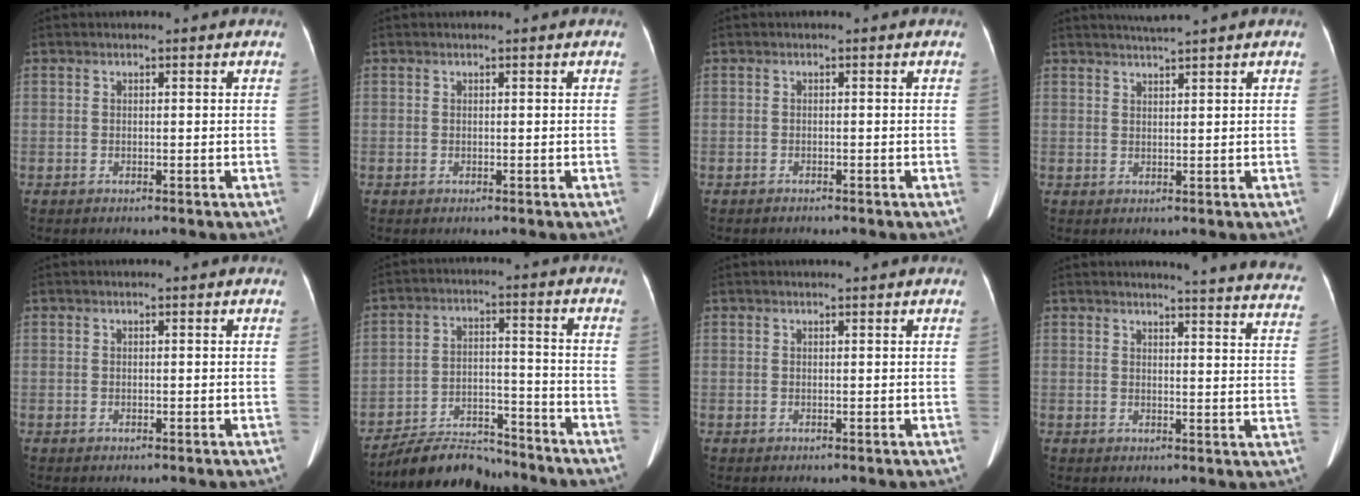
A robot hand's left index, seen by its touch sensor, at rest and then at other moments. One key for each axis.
{"total": 0.0}
{"total": 1.0, "fx": -1.0, "fy": 0.2, "fz": 0.0, "tx": -0.009, "ty": -0.004, "tz": -0.013}
{"total": 2.6, "fx": 2.3, "fy": -1.0, "fz": 0.7, "tx": -0.009, "ty": 0.006, "tz": 0.046}
{"total": 0.0}
{"total": 10.0, "fx": -9.6, "fy": 2.2, "fz": 1.6, "tx": -0.033, "ty": 0.008, "tz": -0.164}
{"total": 3.8, "fx": 3.5, "fy": -0.1, "fz": 1.6, "tx": -0.022, "ty": 0.015, "tz": 0.037}
{"total": 19.6, "fx": 18.9, "fy": 0.7, "fz": 4.9, "tx": -0.049, "ty": -0.107, "tz": 0.188}